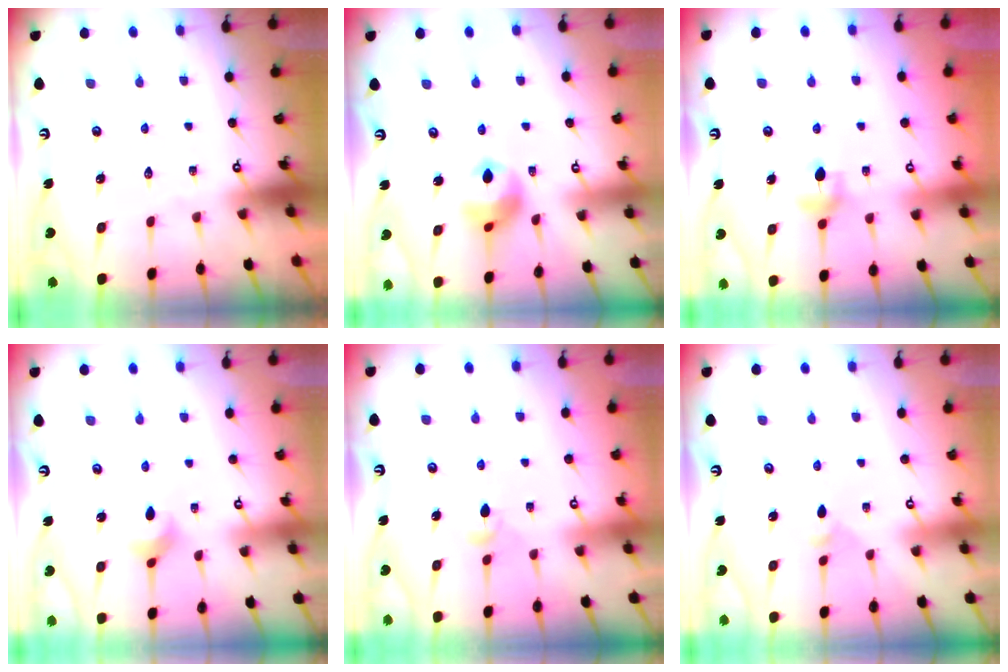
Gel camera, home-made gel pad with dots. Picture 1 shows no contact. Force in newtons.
{"total": 9.9, "press": 9.8, "slide": 1.2}
{"total": 5.9, "press": 5.9, "slide": 0.5}
{"total": 3.9, "press": 3.9, "slide": 0.7}
{"total": 3.3, "press": 3.2, "slide": 0.8}
{"total": 3.0, "press": 2.9, "slide": 0.9}